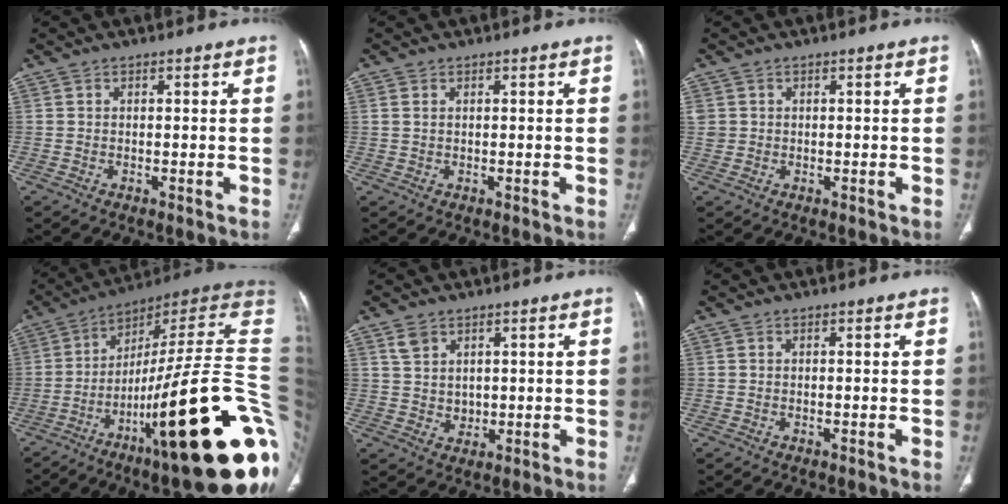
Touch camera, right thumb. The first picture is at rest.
{"total": 0.9, "force": [0.4, 0.5, 0.5], "torque": [-0.015, 0.003, 0.010]}
{"total": 1.8, "force": [0.4, 1.7, 0.5], "torque": [-0.003, 0.004, 0.010]}
{"total": 34.8, "force": [-8.7, 6.6, 33.1], "torque": [-0.388, 0.050, -0.138]}
{"total": 4.2, "force": [2.3, 3.1, 1.7], "torque": [-0.021, -0.015, 0.055]}
{"total": 0.0}